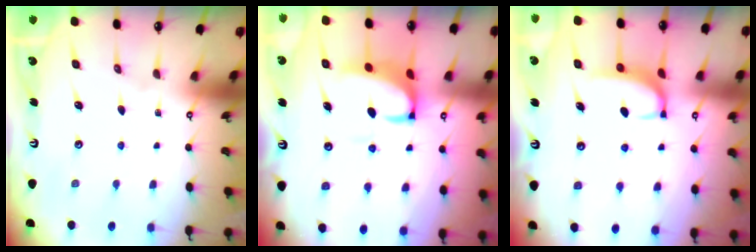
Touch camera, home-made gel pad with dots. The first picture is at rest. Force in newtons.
{"total": 2.5, "press": 2.3, "slide": 1.0}
{"total": 2.1, "press": 2.1, "slide": 0.1}